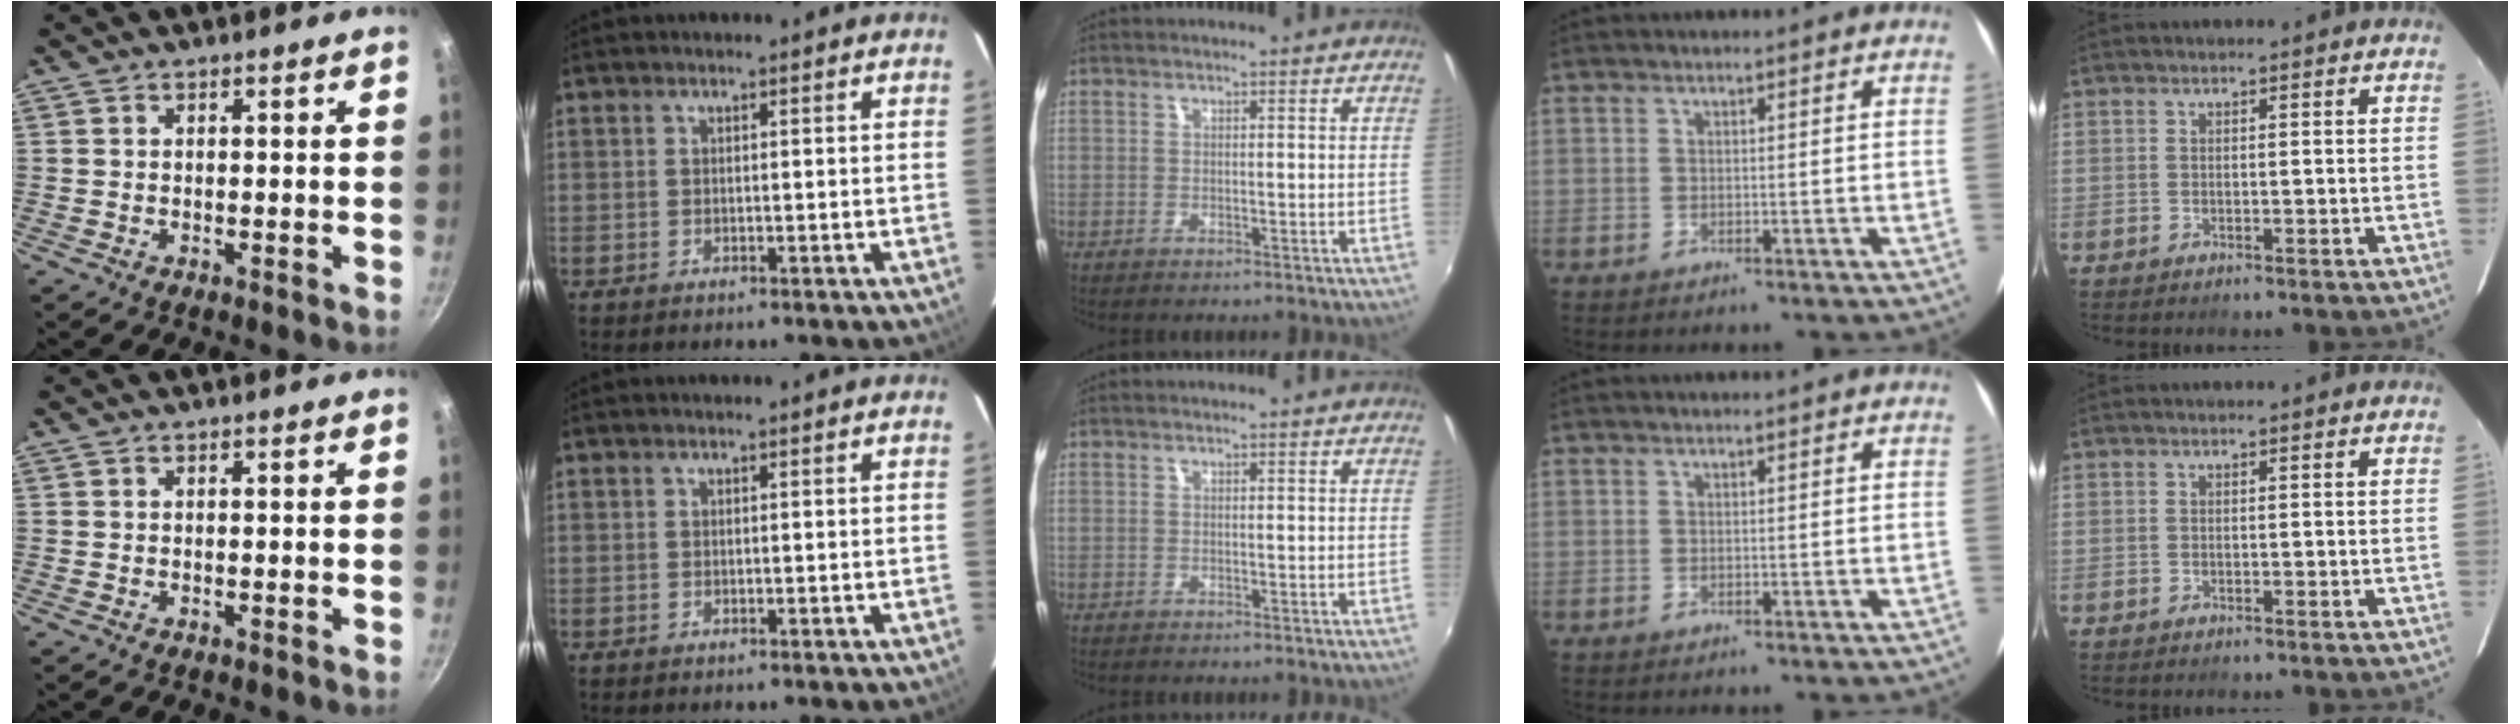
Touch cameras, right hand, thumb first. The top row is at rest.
{}